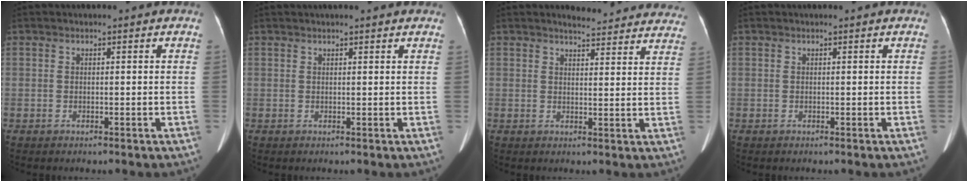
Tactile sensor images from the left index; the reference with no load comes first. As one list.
[{"total": 5.4, "force": [4.7, 0.6, 2.6], "torque": [-0.034, 0.027, 0.051]}, {"total": 15.7, "force": [15.0, 2.8, 3.8], "torque": [-0.023, -0.028, 0.156]}, {"total": 0.0}]